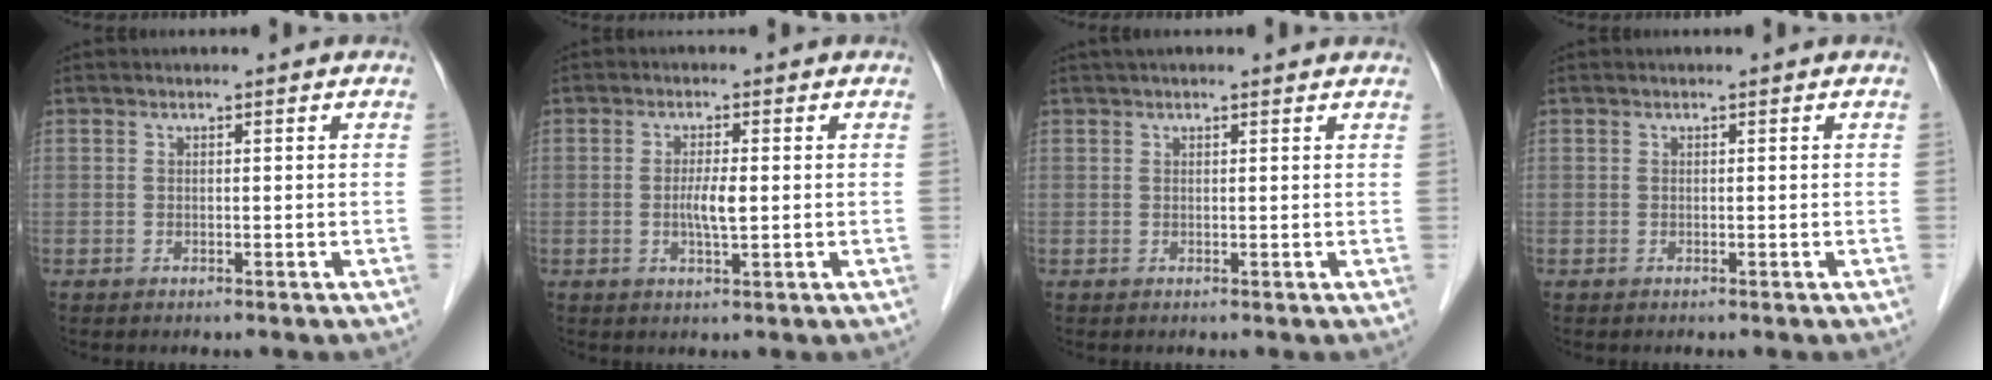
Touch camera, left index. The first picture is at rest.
{"total": 3.1, "force": [-0.2, 0.4, 3.1], "torque": [-0.062, -0.004, -0.003]}
{"total": 5.7, "force": [5.1, 0.5, 2.4], "torque": [-0.034, 0.034, 0.059]}
{"total": 0.0}